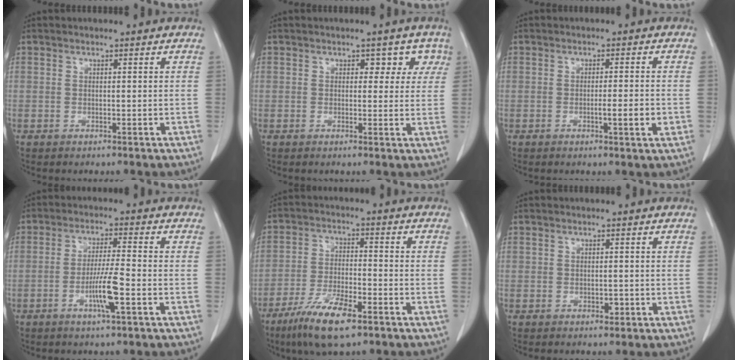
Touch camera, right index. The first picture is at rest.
{"total": 3.5, "force": [1.6, 2.7, 1.6], "torque": [0.008, 0.009, 0.011]}
{"total": 3.7, "force": [-1.0, 0.1, 3.6], "torque": [-0.051, -0.003, -0.015]}
{"total": 6.3, "force": [-2.3, -0.2, 5.9], "torque": [-0.111, -0.008, -0.044]}
{"total": 9.9, "force": [-6.2, 2.1, 7.4], "torque": [-0.143, -0.017, -0.111]}
{"total": 1.0, "force": [-0.3, 0.7, 0.7], "torque": [-0.011, 0.000, -0.002]}